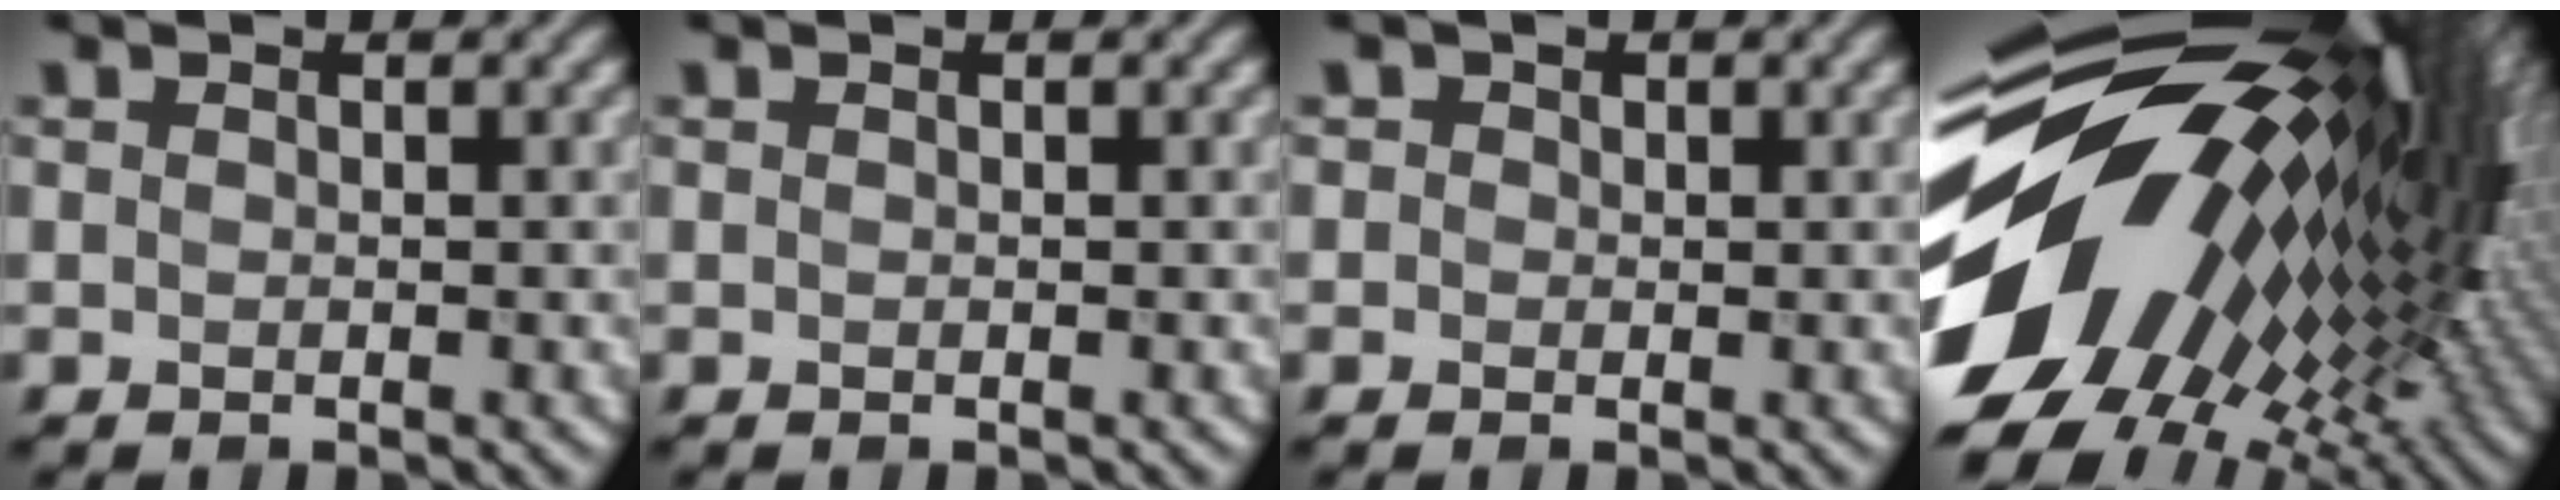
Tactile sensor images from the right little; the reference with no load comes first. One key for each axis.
{"total": 0.0}
{"total": 1.0, "fx": 0.4, "fy": 0.9, "fz": 0.2, "tx": -0.001, "ty": 0.001, "tz": -0.003}
{"total": 19.3, "fx": 1.2, "fy": 10.3, "fz": 16.3, "tx": -0.257, "ty": -0.005, "tz": 0.008}